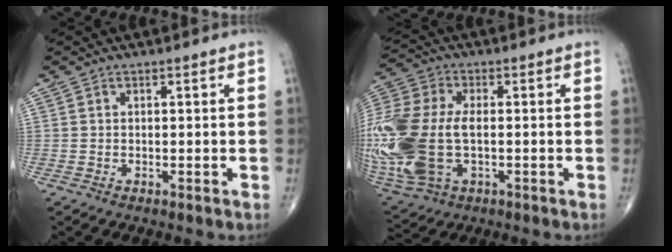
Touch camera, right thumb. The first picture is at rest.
{"total": 25.4, "force": [-2.7, 15.3, 20.0], "torque": [-0.540, -0.005, -0.036]}